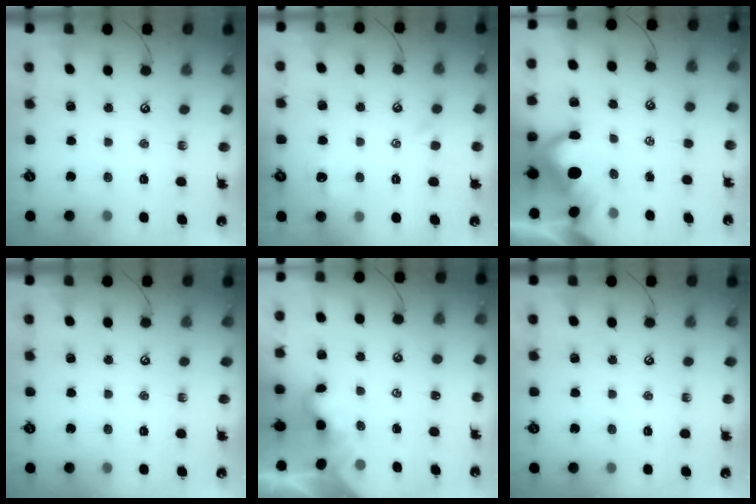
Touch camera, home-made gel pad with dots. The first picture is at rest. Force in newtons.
{"total": 1.0, "press": 0.9, "slide": 0.6}
{"total": 8.1, "press": 8.0, "slide": 1.2}
{"total": 0.0}
{"total": 2.5, "press": 2.5, "slide": 0.1}
{"total": 0.0}